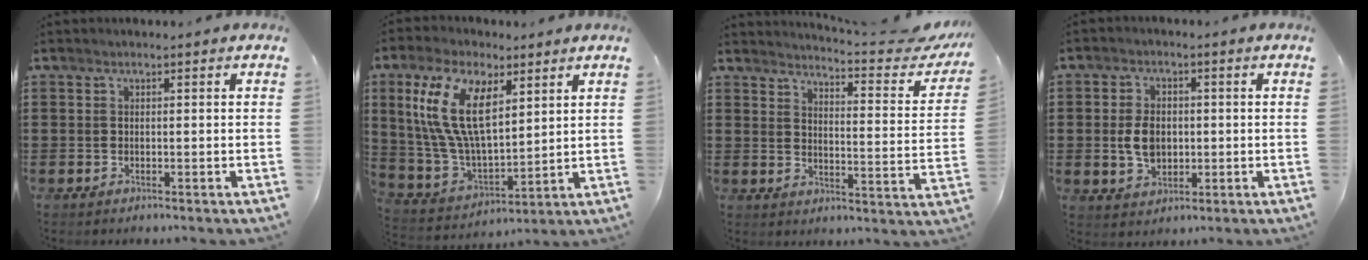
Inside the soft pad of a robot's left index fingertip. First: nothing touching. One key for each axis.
{"total": 13.7, "fx": 6.2, "fy": 6.4, "fz": 10.3, "tx": -0.232, "ty": 0.003, "tz": 0.116}
{"total": 3.9, "fx": 3.6, "fy": -0.4, "fz": 1.7, "tx": -0.031, "ty": -0.040, "tz": 0.047}
{"total": 5.2, "fx": -0.2, "fy": 3.5, "fz": 3.8, "tx": -0.083, "ty": 0.002, "tz": -0.009}